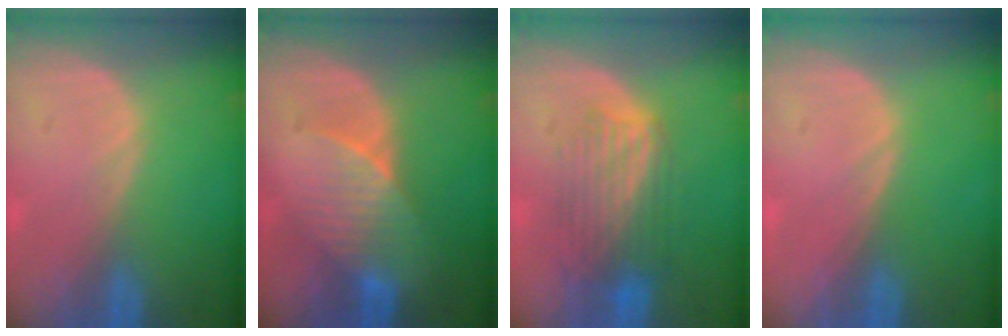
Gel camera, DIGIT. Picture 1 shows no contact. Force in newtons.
{"total": 5.2, "press": 5.1, "slide": 1.3}
{"total": 6.4, "press": 6.4, "slide": 0.6}
{"total": 0.0}